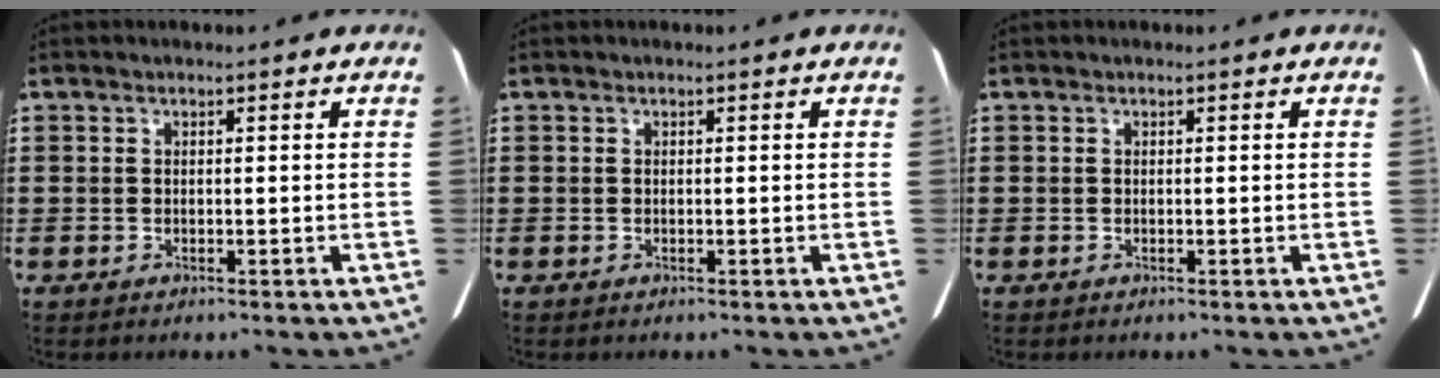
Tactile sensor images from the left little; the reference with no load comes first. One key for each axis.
{"total": 0.0}
{"total": 0.0}